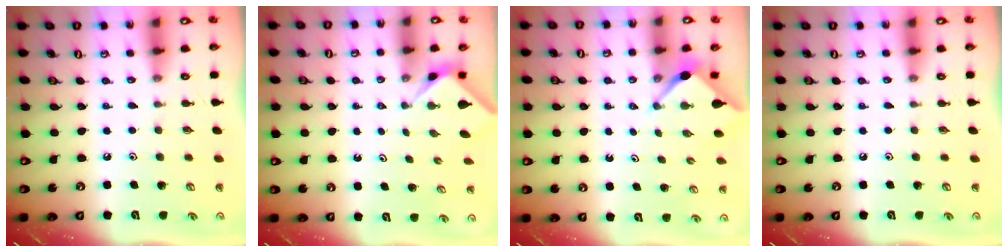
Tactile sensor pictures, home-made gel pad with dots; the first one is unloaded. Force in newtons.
{"total": 2.3, "press": 2.3, "slide": 0.1}
{"total": 2.6, "press": 2.6, "slide": 0.3}
{"total": 0.0}